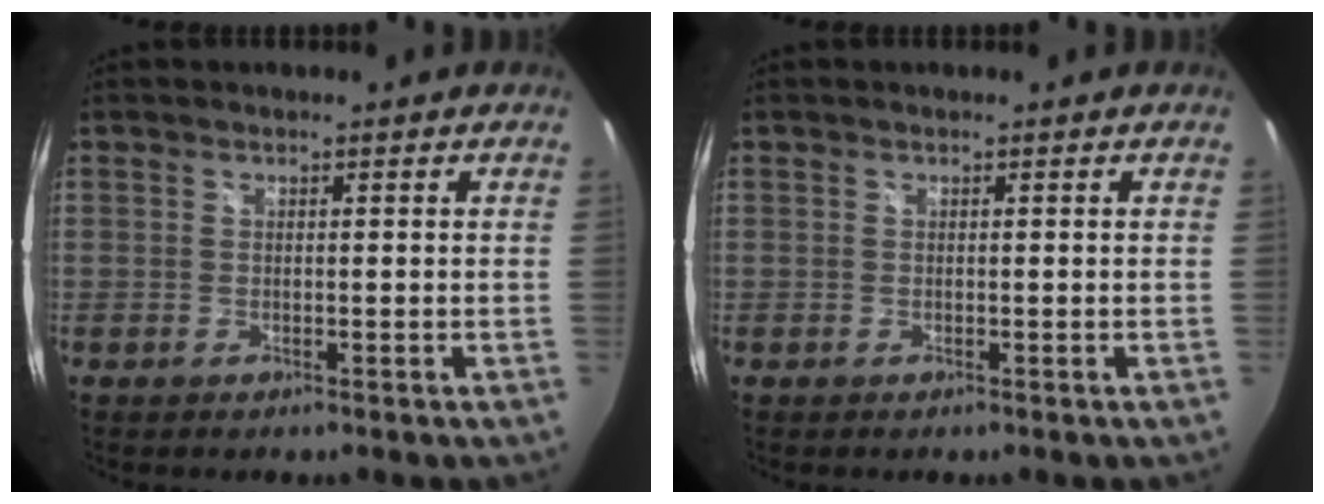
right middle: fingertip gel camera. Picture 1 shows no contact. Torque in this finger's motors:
{"motor_torque": [0.00, 0.00, 0.00, 0.00]}